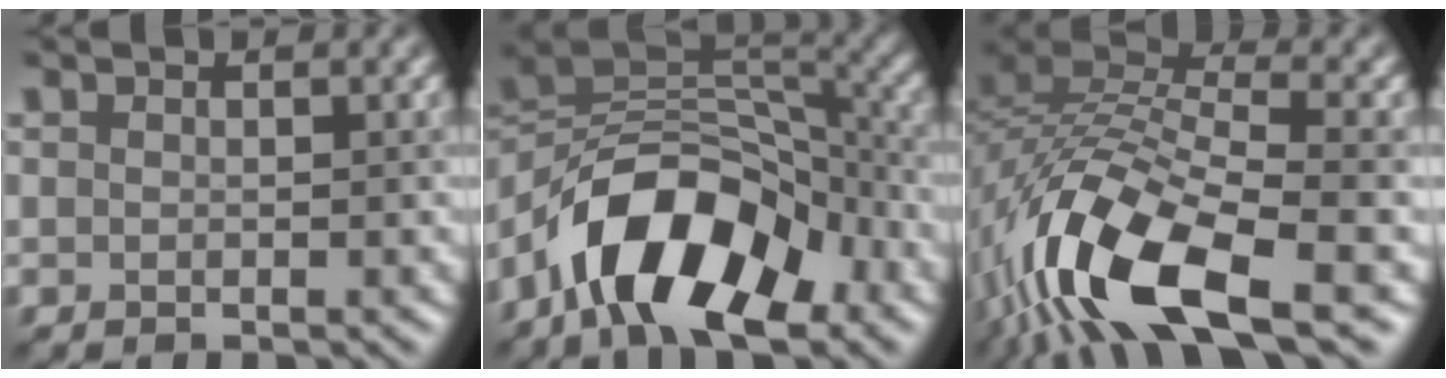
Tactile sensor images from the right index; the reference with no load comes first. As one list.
[{"total": 11.9, "force": [-6.8, 5.5, 8.0], "torque": [-0.122, 0.014, -0.131]}, {"total": 13.2, "force": [-6.8, 4.8, 10.3], "torque": [-0.207, 0.000, -0.133]}]